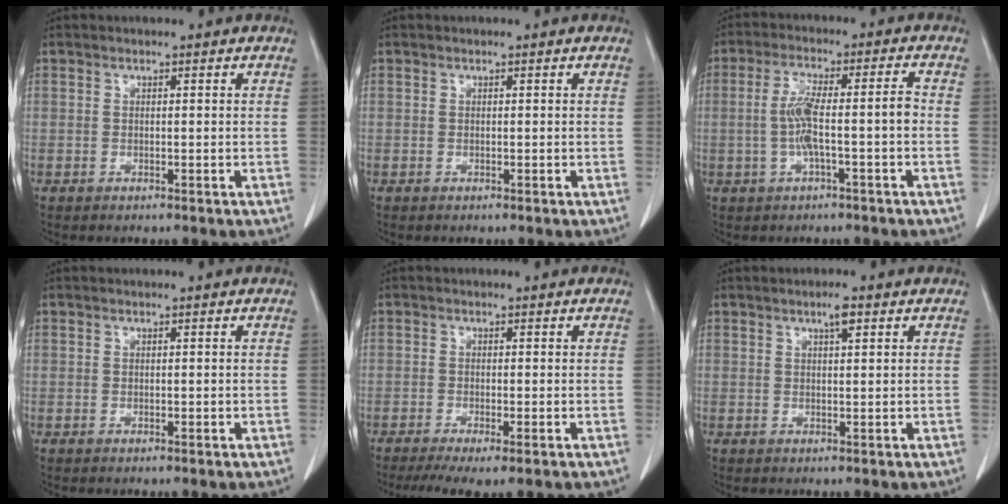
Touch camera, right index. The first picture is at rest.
{"total": 0.0}
{"total": 7.2, "force": [-1.4, 0.6, 7.0], "torque": [-0.138, 0.021, -0.023]}
{"total": 0.0}
{"total": 5.2, "force": [-3.5, 0.6, 3.8], "torque": [-0.059, -0.017, -0.056]}
{"total": 2.1, "force": [1.2, 0.2, 1.7], "torque": [-0.032, 0.002, 0.018]}